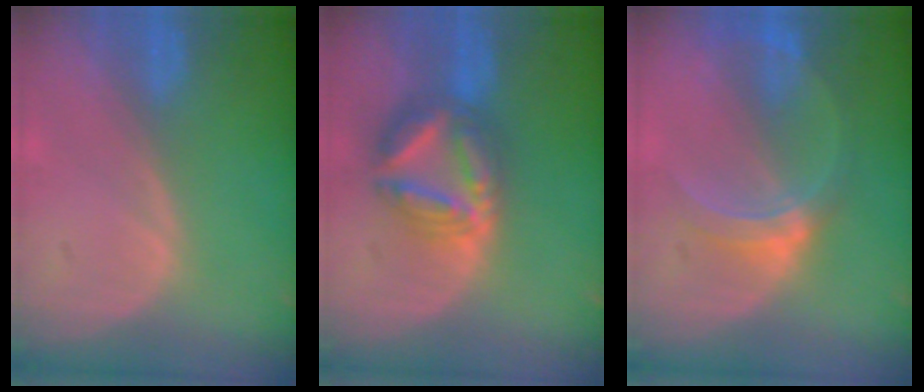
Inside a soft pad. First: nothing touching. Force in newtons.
{"total": 7.6, "press": 7.6, "slide": 0.8}
{"total": 5.6, "press": 5.6, "slide": 0.4}